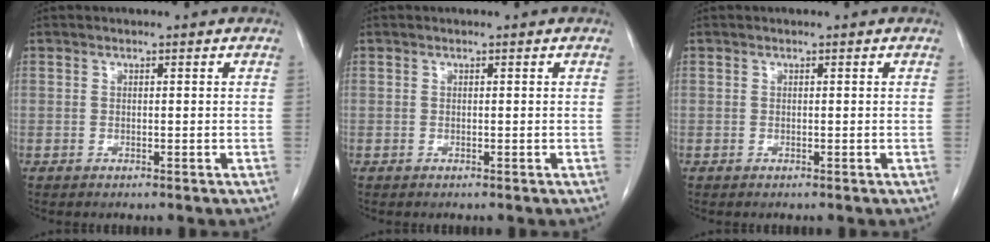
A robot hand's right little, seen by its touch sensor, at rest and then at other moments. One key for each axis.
{"total": 0.0}
{"total": 0.0}